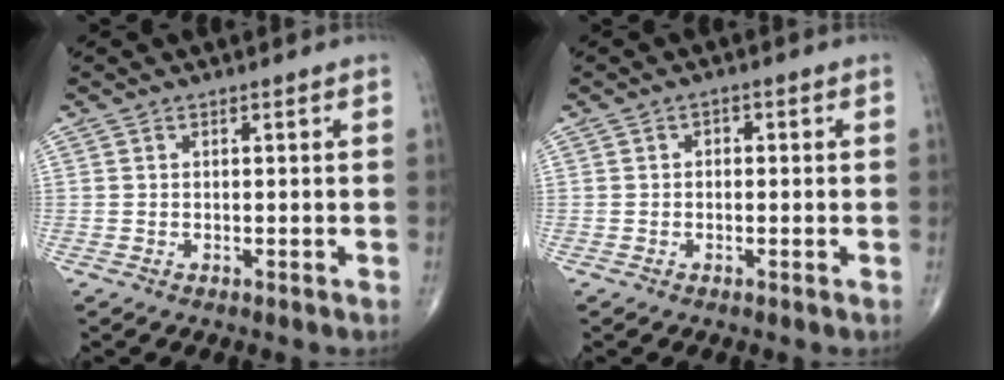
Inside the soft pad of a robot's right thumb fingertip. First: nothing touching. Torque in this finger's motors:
{"motor_torque": [-0.16, -0.34, 0.11, 0.13, 0.00]}